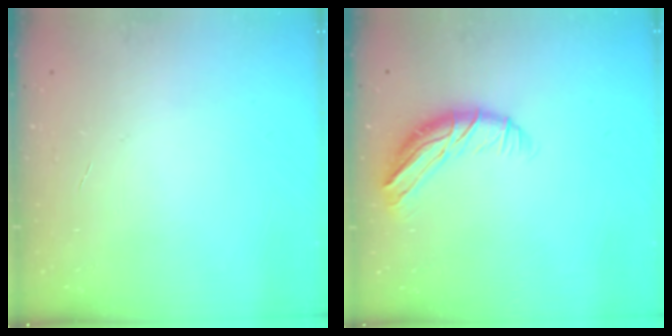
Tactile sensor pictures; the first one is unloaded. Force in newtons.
{"total": 9.9, "press": 9.7, "slide": 2.1}